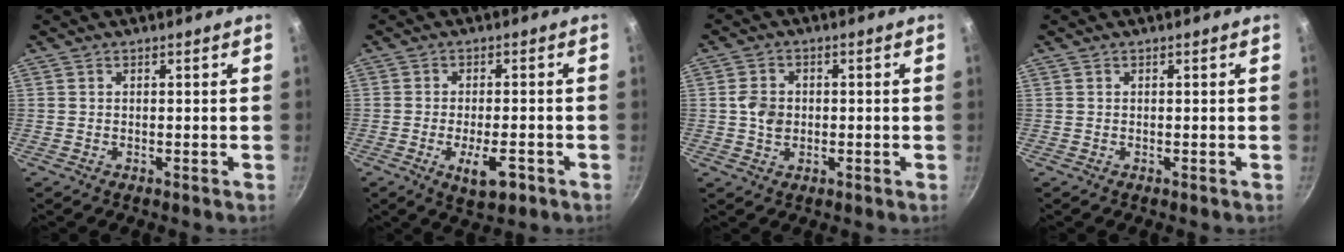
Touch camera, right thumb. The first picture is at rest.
{"total": 6.8, "force": [-2.8, 2.7, 5.6], "torque": [-0.082, 0.008, -0.040]}
{"total": 4.4, "force": [-0.2, 3.5, 2.7], "torque": [-0.039, 0.007, -0.009]}
{"total": 0.0}